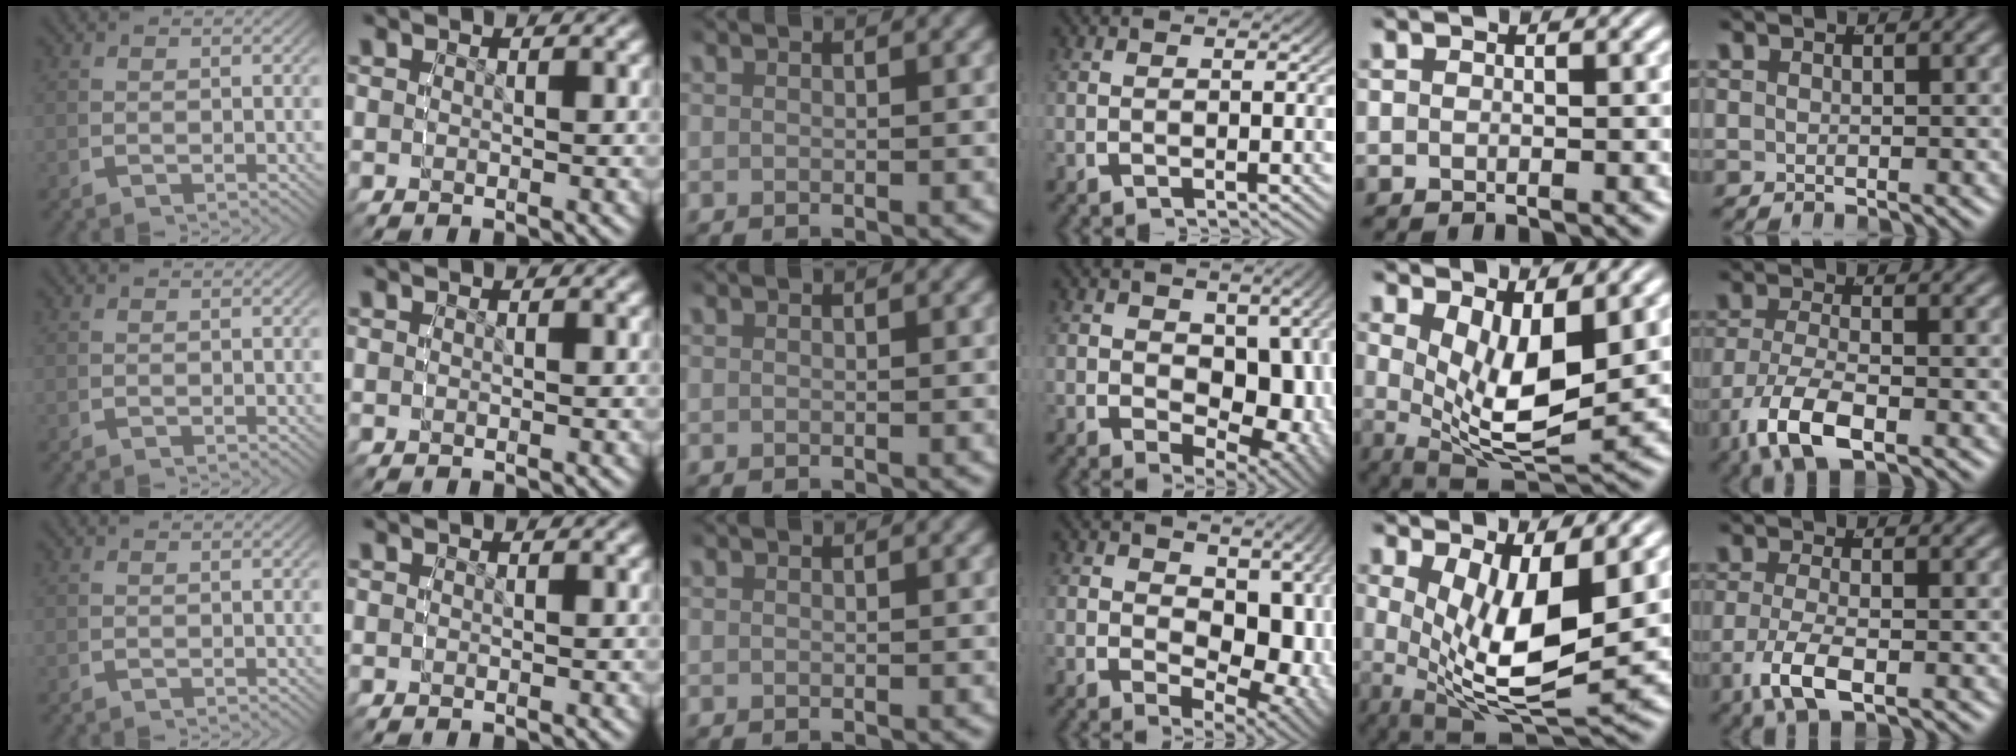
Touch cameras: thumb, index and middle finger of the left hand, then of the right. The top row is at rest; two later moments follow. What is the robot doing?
{"motion": "lift_and_place", "object": "toy banana"}